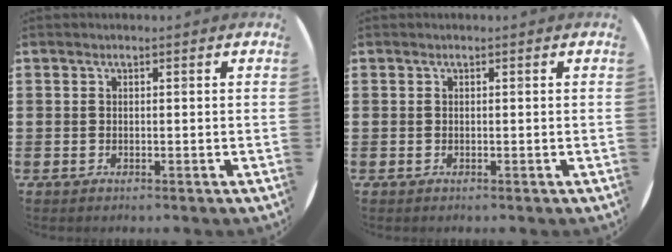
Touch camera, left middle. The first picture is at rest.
{"total": 0.0}